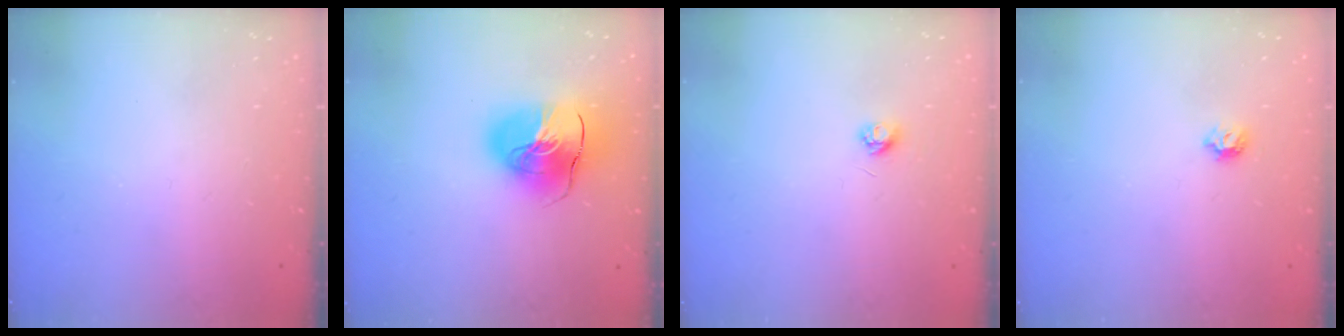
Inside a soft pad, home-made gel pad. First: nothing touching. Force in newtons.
{"total": 16.2, "press": 16.0, "slide": 2.3}
{"total": 3.2, "press": 3.2, "slide": 0.4}
{"total": 5.9, "press": 5.8, "slide": 0.9}